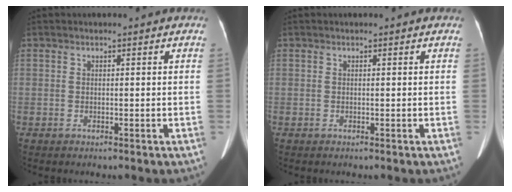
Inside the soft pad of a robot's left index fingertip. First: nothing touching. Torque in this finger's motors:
{"motor_torque": [-0.01, -0.01, 0.00, -0.01]}